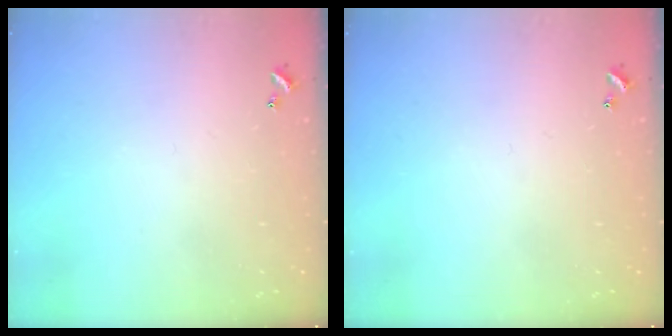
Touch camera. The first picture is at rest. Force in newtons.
{"total": 0.0}